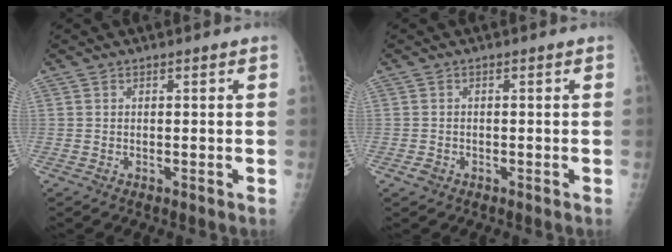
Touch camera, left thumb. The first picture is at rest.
{"total": 1.3, "force": [-0.8, 1.0, 0.3], "torque": [-0.003, 0.003, -0.013]}